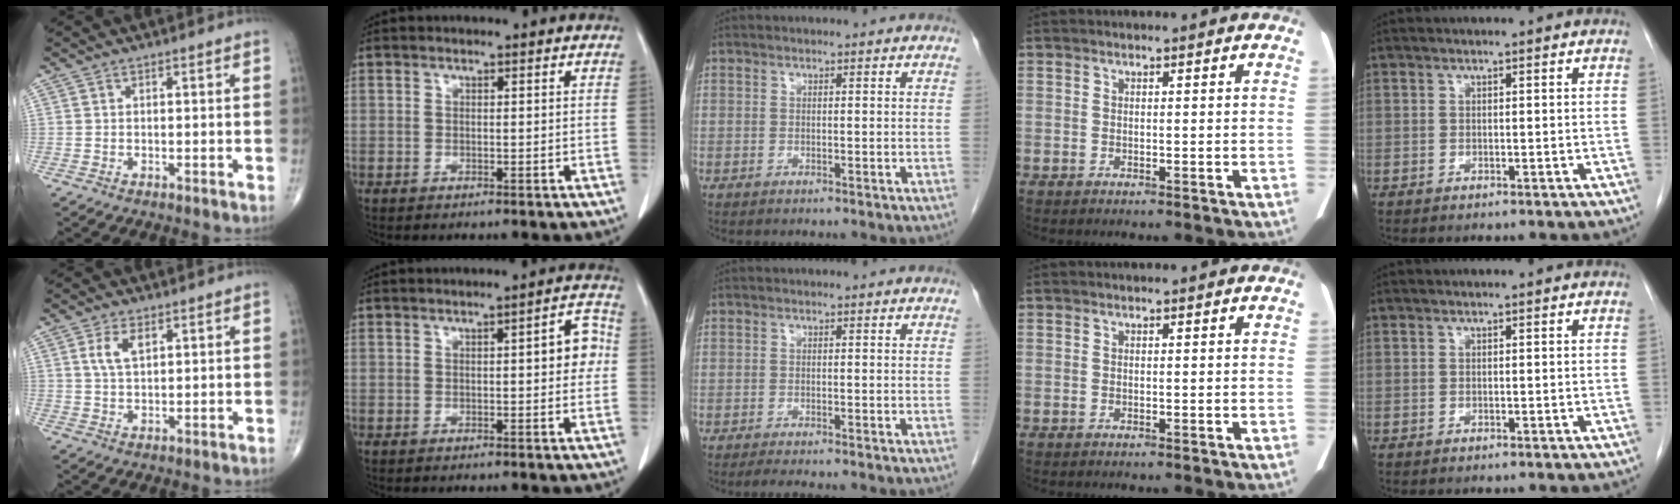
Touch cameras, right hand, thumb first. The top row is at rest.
{"thumb": {"total": 4.4, "force": [1.7, 2.2, 3.4], "torque": [-0.065, -0.001, 0.035]}, "index": {"total": 4.4, "force": [0.2, 1.3, 4.2], "torque": [-0.046, 0.013, -0.004]}, "middle": {"total": 2.3, "force": [-2.0, 0.0, 1.2], "torque": [-0.023, -0.005, -0.031]}}